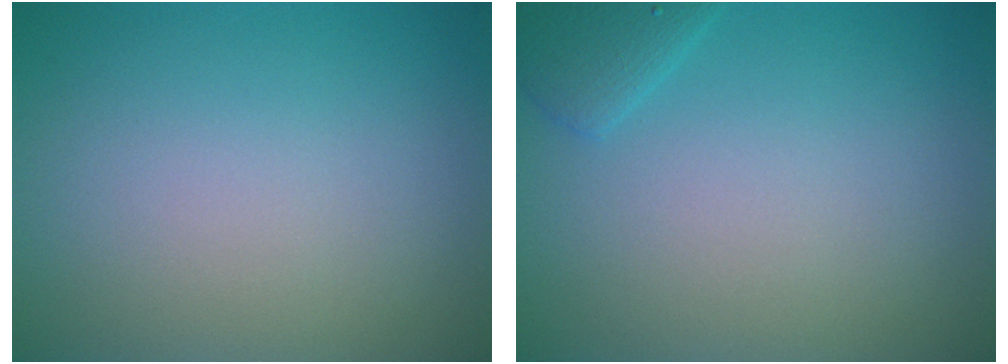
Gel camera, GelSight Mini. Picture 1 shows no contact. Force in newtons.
{"total": 1.8, "press": 1.8, "slide": 0.1}